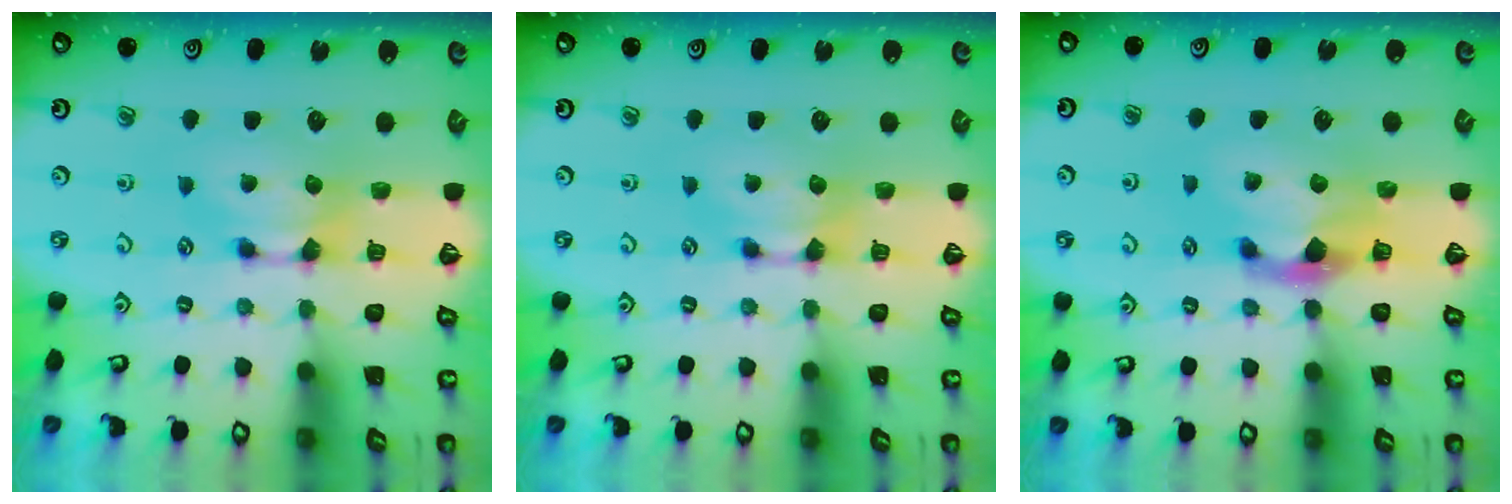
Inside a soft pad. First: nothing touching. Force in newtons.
{"total": 0.0}
{"total": 2.9, "press": 2.6, "slide": 1.4}